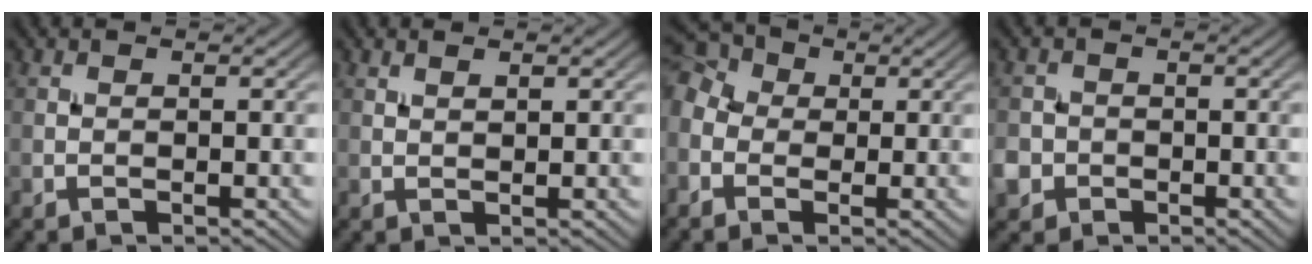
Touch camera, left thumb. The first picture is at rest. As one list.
[{"total": 1.0, "force": [0.7, 0.5, 0.6], "torque": [-0.010, -0.005, 0.018]}, {"total": 7.3, "force": [-0.3, 6.0, 4.0], "torque": [-0.124, 0.011, -0.017]}, {"total": 3.1, "force": [-1.3, 2.8, 0.6], "torque": [-0.015, -0.007, -0.029]}]